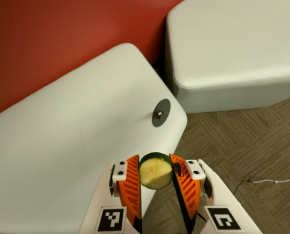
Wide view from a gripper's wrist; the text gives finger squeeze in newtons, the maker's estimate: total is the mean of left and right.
{"total": 12.2, "left": 12.9, "right": 11.5}